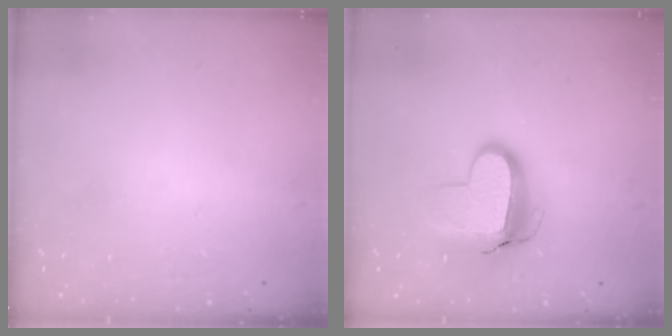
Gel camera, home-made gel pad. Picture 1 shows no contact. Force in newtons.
{"total": 11.8, "press": 11.8, "slide": 1.2}